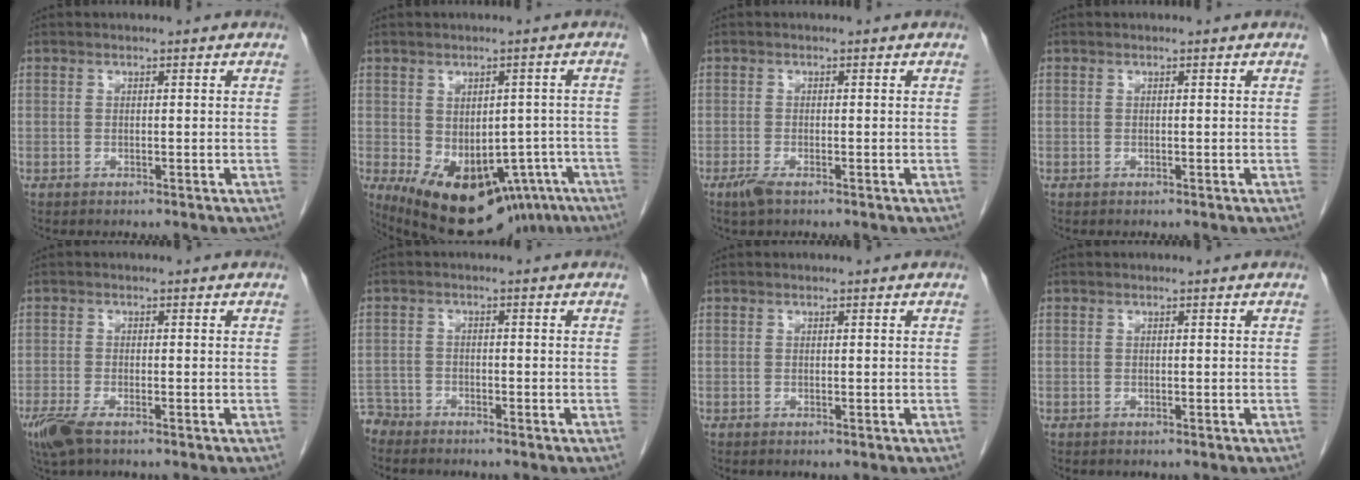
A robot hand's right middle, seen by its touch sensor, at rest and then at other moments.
{"total": 19.1, "force": [-10.6, 10.5, 12.0], "torque": [-0.166, -0.012, -0.125]}
{"total": 2.0, "force": [-1.3, 0.5, 1.5], "torque": [-0.035, -0.004, -0.026]}
{"total": 0.0}
{"total": 4.3, "force": [-2.8, 1.1, 3.1], "torque": [-0.067, -0.011, -0.052]}
{"total": 3.6, "force": [-3.3, 1.0, -0.8], "torque": [0.018, -0.004, -0.068]}
{"total": 0.0}
{"total": 0.0}